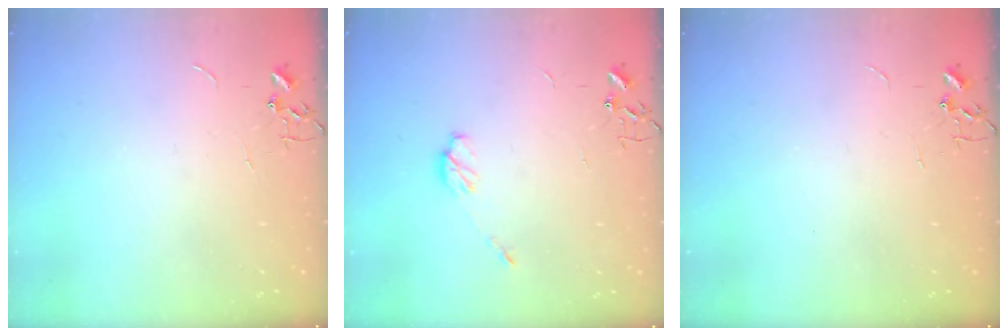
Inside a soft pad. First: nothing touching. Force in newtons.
{"total": 5.5, "press": 5.5, "slide": 0.4}
{"total": 0.0}